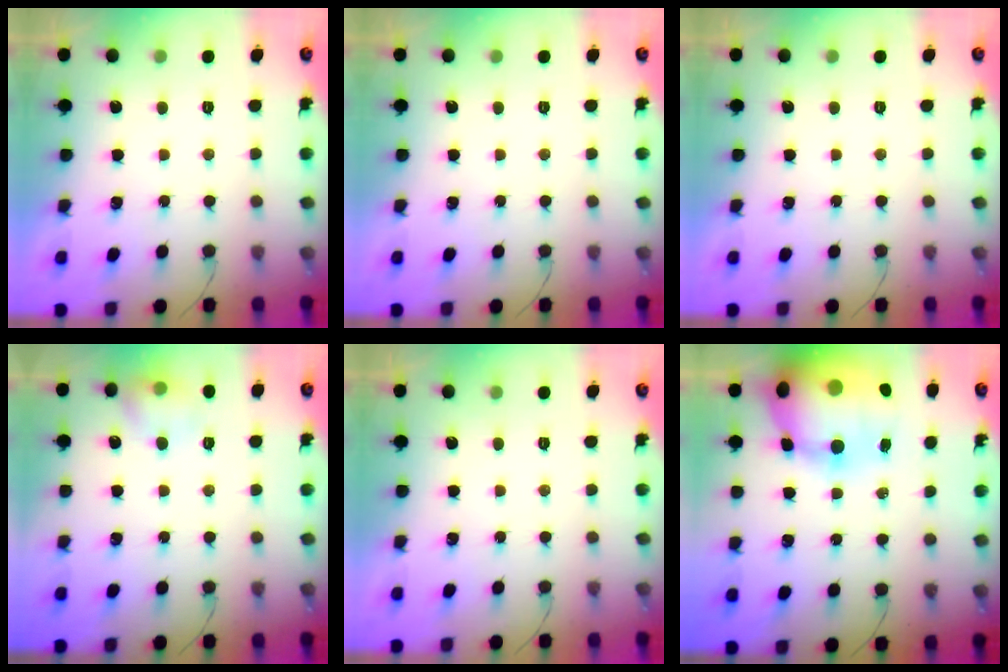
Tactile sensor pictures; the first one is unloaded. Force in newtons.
{"total": 0.0}
{"total": 0.0}
{"total": 7.5, "press": 7.5, "slide": 0.9}
{"total": 0.0}
{"total": 24.2, "press": 23.6, "slide": 5.5}